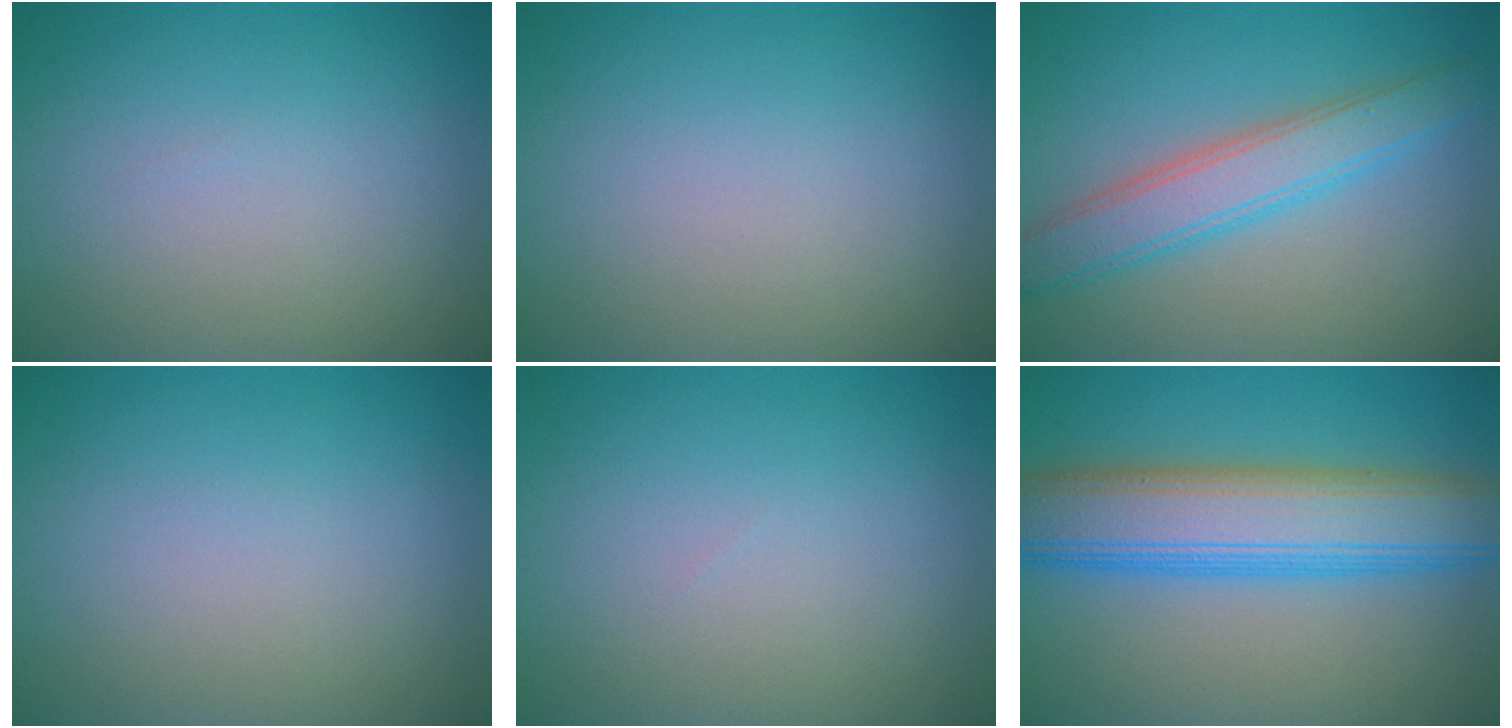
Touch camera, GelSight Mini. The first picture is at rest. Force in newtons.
{"total": 0.0}
{"total": 4.7, "press": 4.7, "slide": 0.1}
{"total": 0.0}
{"total": 0.0}
{"total": 9.4, "press": 9.4, "slide": 0.3}